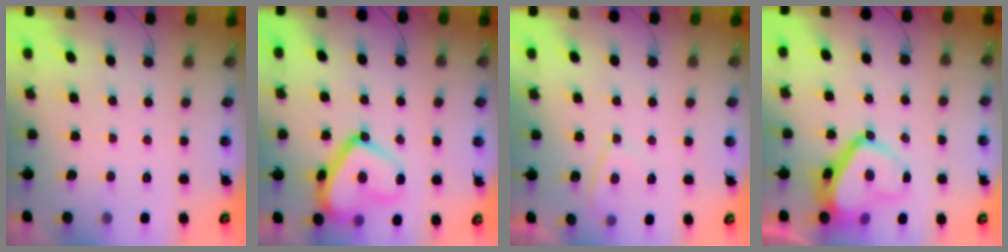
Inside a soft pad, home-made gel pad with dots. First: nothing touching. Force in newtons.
{"total": 16.4, "press": 16.4, "slide": 1.6}
{"total": 4.1, "press": 4.0, "slide": 0.8}
{"total": 11.7, "press": 11.6, "slide": 1.4}